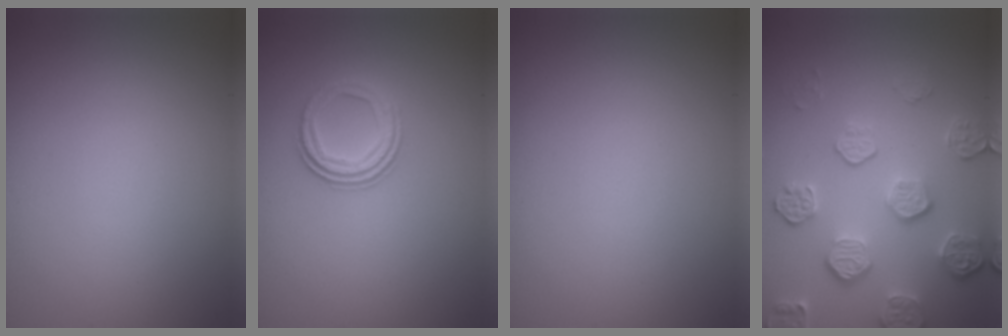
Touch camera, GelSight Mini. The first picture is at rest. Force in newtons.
{"total": 2.9, "press": 2.3, "slide": 1.7}
{"total": 0.0}
{"total": 5.4, "press": 4.1, "slide": 3.5}